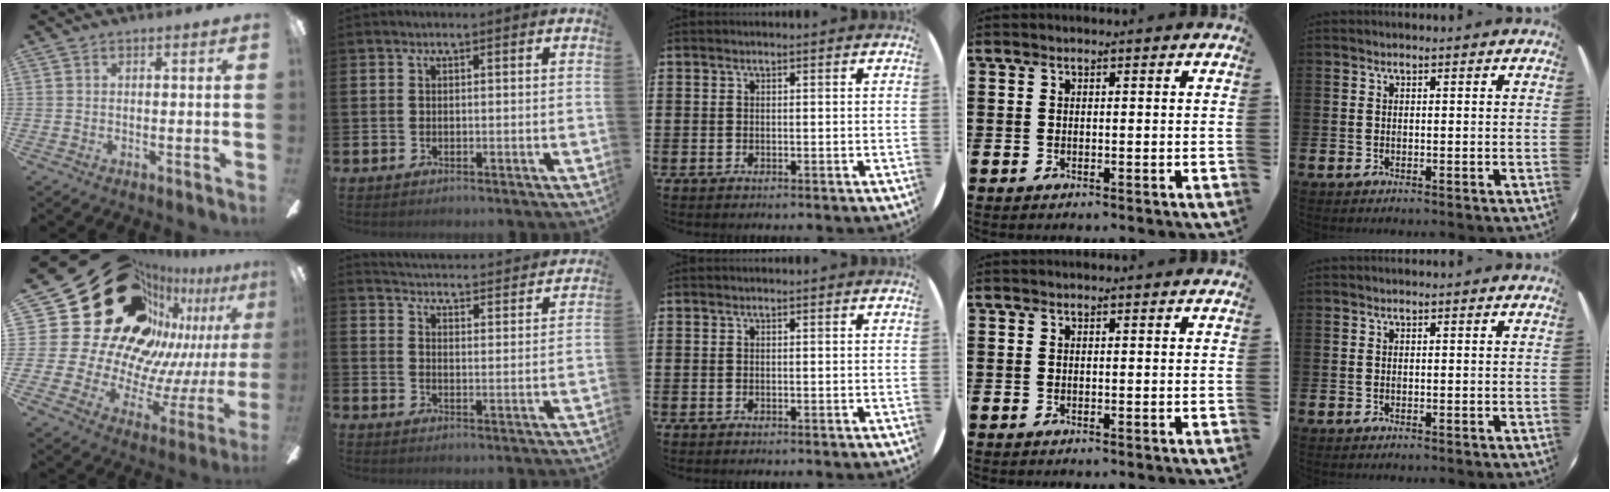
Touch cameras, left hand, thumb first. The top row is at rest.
{"thumb": {"total": 36.7, "force": [17.7, 22.3, 23.1], "torque": [-0.375, -0.159, 0.387]}, "index": {"total": 4.1, "force": [4.1, 0.1, 0.1], "torque": [-0.021, -0.044, 0.067]}}